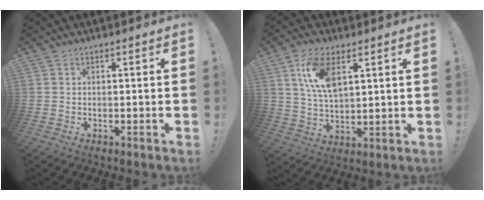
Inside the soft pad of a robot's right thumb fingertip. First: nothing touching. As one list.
[{"total": 12.0, "force": [5.5, 6.2, 8.7], "torque": [-0.180, -0.006, 0.101]}]